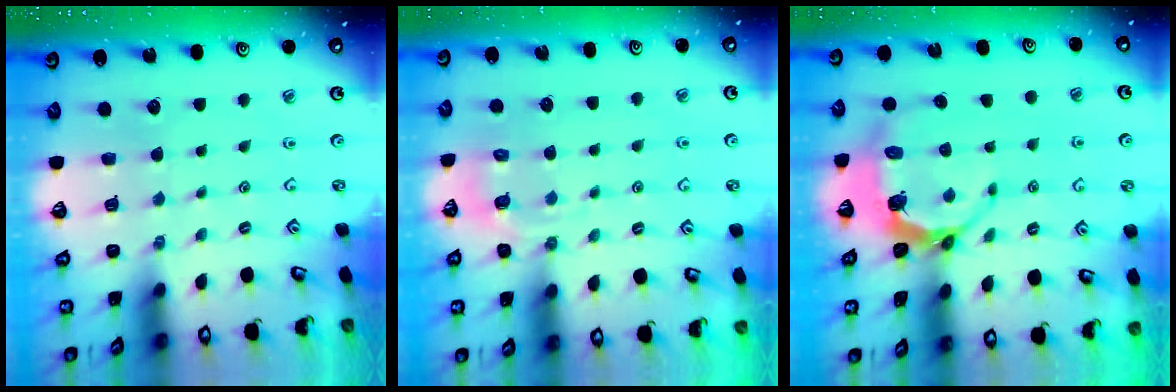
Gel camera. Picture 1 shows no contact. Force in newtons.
{"total": 5.4, "press": 5.2, "slide": 1.2}
{"total": 6.8, "press": 5.7, "slide": 3.8}